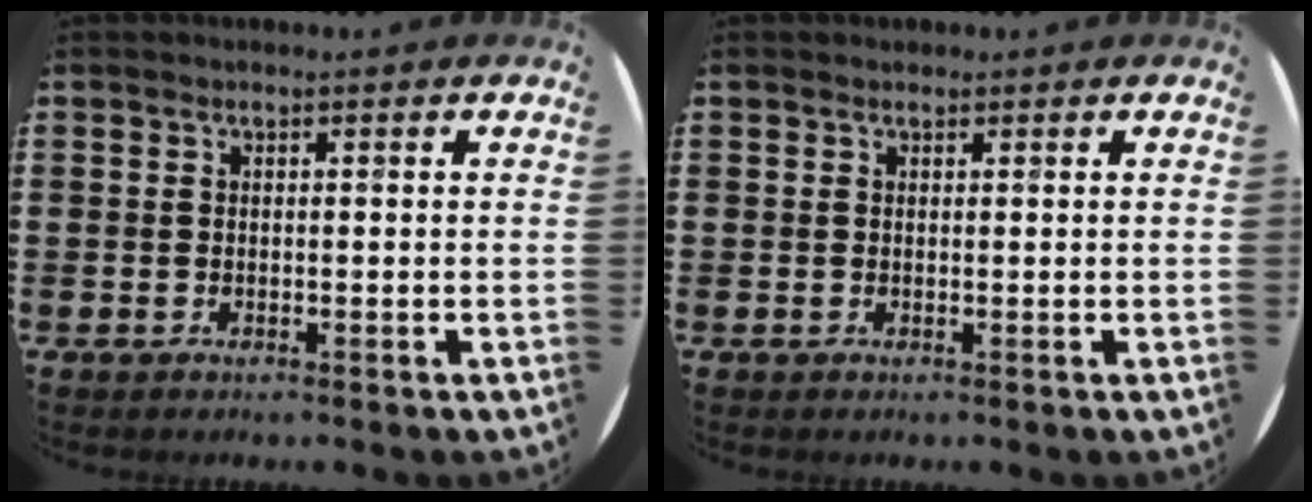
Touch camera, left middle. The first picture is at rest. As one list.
[{"total": 0.0}]